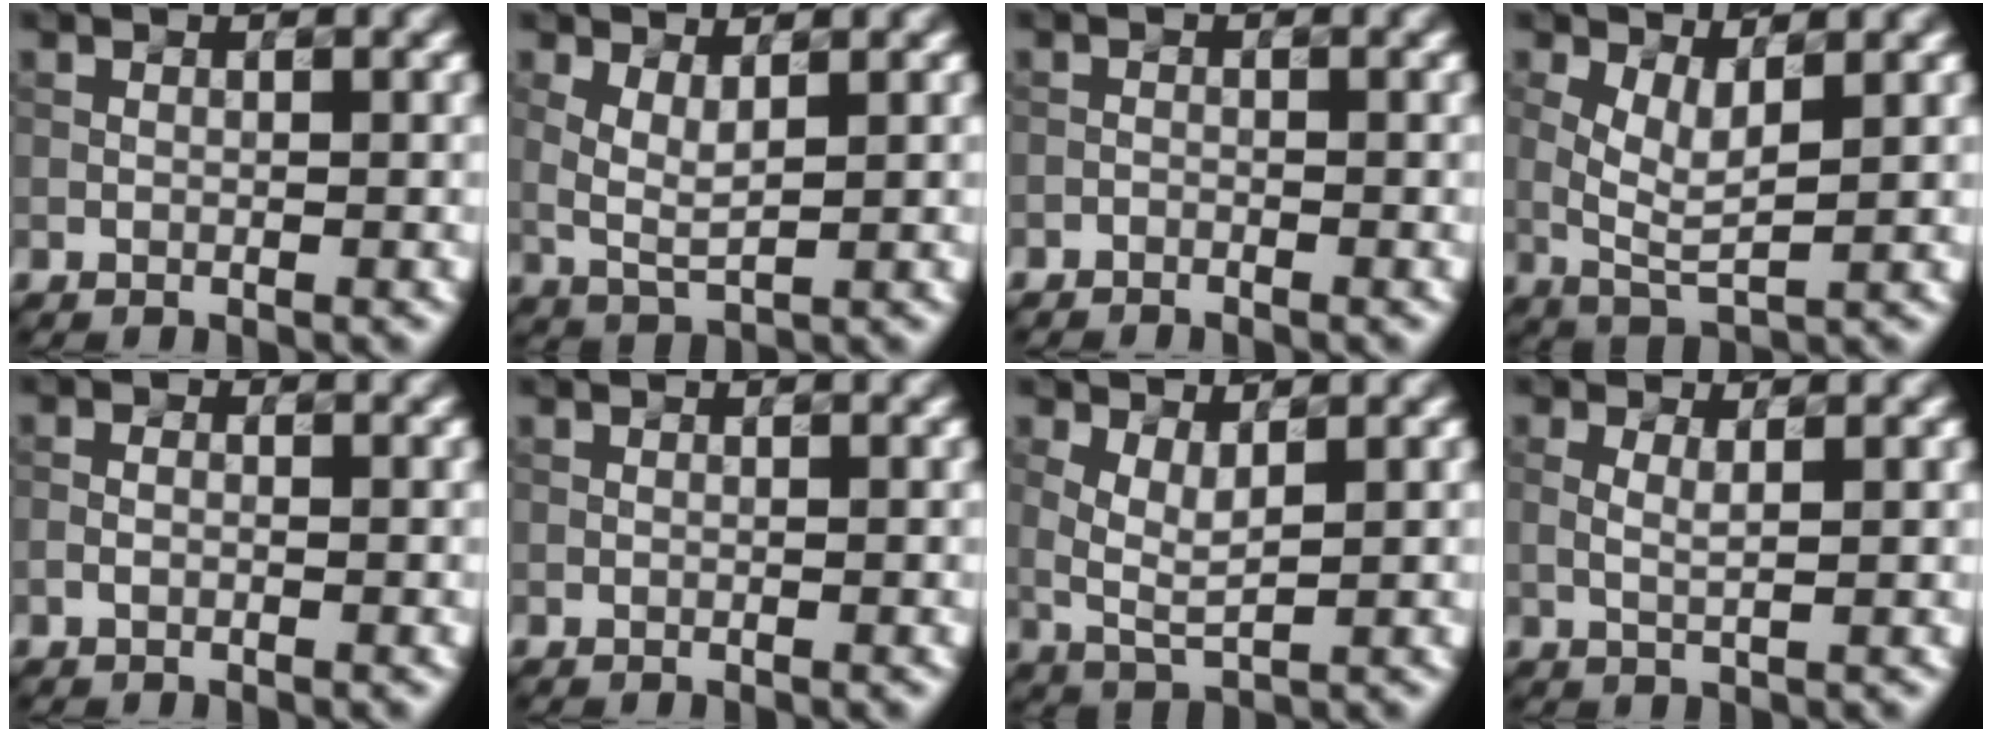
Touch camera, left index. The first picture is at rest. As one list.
[{"total": 2.5, "force": [1.0, 0.8, 2.2], "torque": [-0.049, -0.006, 0.022]}, {"total": 0.7, "force": [-0.7, 0.2, 0.0], "torque": [0.002, -0.001, -0.015]}, {"total": 3.8, "force": [1.0, 1.3, 3.4], "torque": [-0.072, -0.004, 0.021]}, {"total": 1.0, "force": [-0.5, 0.6, 0.7], "torque": [-0.015, 0.000, -0.012]}, {"total": 0.0}, {"total": 2.9, "force": [1.0, 1.0, 2.6], "torque": [-0.058, -0.006, 0.021]}, {"total": 1.6, "force": [0.5, 0.4, 1.4], "torque": [-0.026, 0.000, 0.006]}]